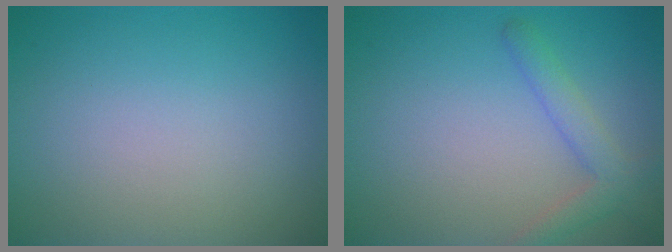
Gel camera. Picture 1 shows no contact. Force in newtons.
{"total": 2.6, "press": 2.6, "slide": 0.2}